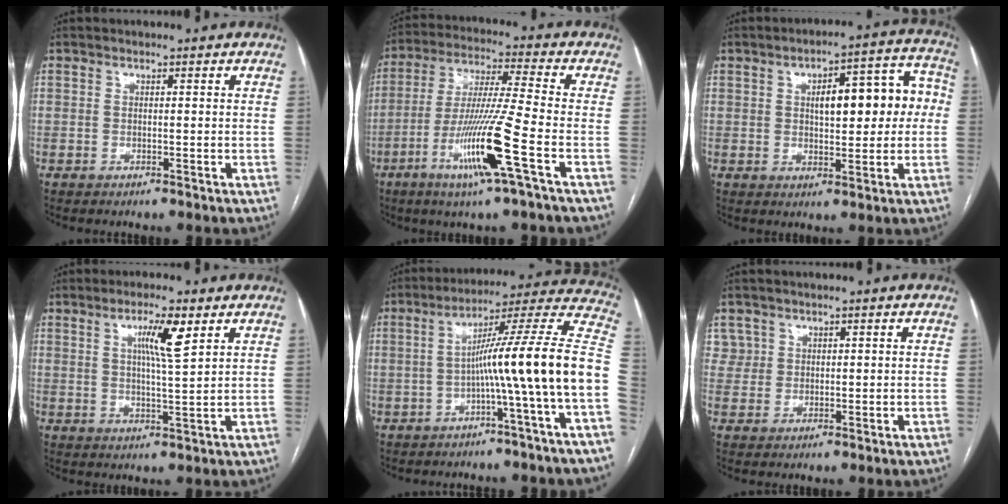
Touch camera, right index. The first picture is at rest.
{"total": 13.9, "force": [-5.6, -1.3, 12.6], "torque": [-0.253, -0.019, -0.109]}
{"total": 12.0, "force": [1.3, 4.5, 11.1], "torque": [-0.141, 0.044, 0.023]}
{"total": 6.1, "force": [2.8, 0.1, 5.5], "torque": [-0.096, -0.001, 0.046]}
{"total": 16.2, "force": [-3.4, -2.4, 15.7], "torque": [-0.212, 0.033, -0.063]}
{"total": 2.7, "force": [1.5, 2.3, -0.3], "torque": [0.019, 0.007, 0.021]}